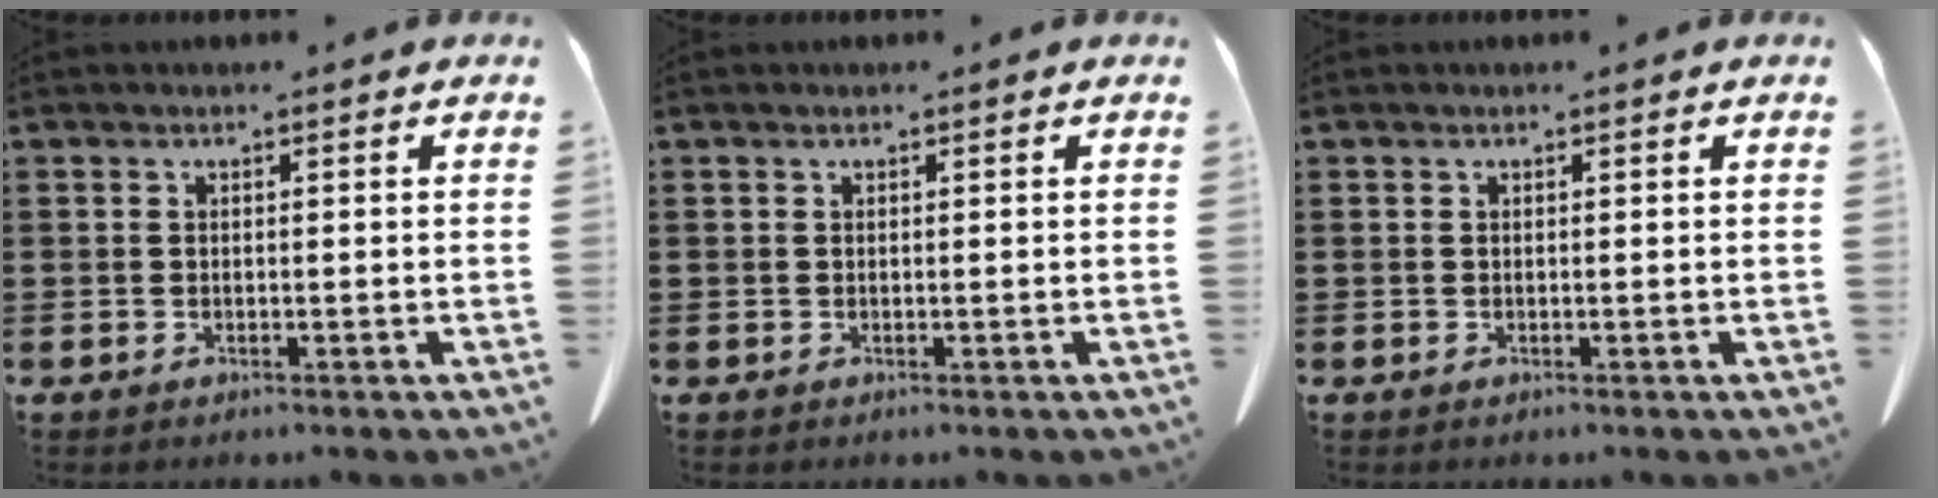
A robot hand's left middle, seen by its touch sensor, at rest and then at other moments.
{"total": 0.0}
{"total": 0.0}